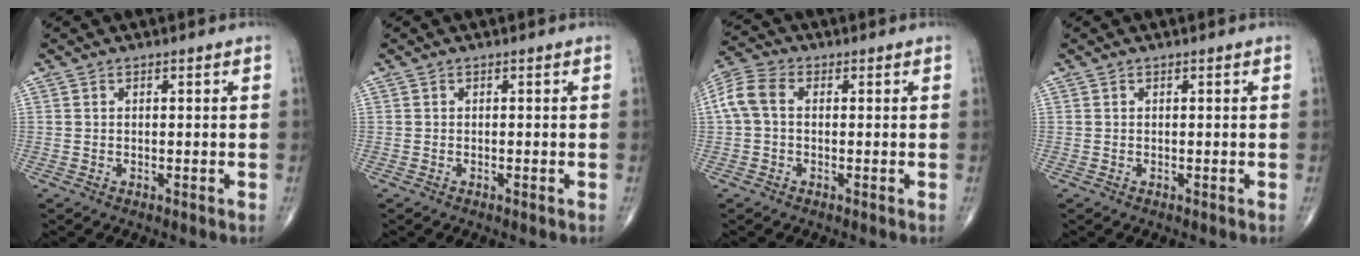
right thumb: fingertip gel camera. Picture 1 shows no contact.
{"total": 0.0}
{"total": 6.5, "force": [0.5, 4.3, 4.8], "torque": [-0.109, 0.022, 0.002]}
{"total": 0.0}